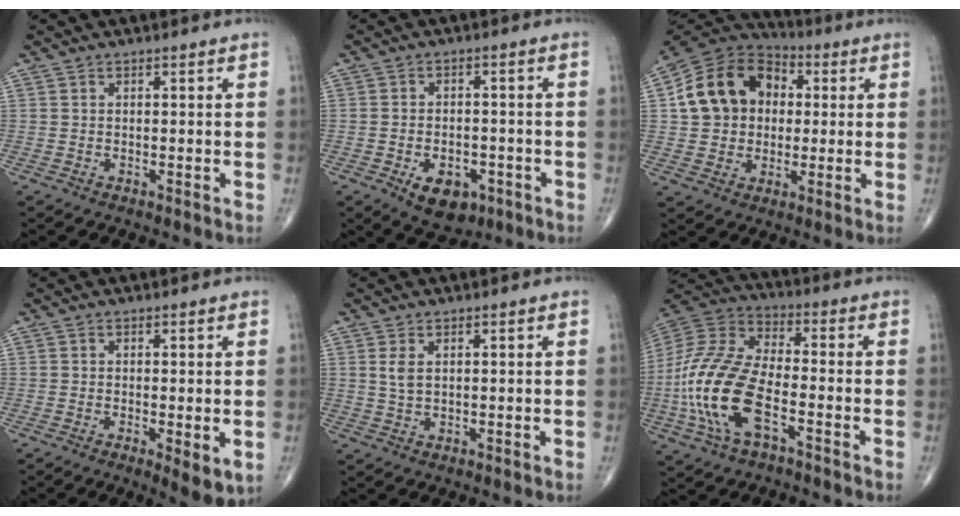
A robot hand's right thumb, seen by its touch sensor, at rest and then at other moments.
{"total": 8.4, "force": [-3.8, 5.3, 5.3], "torque": [-0.063, 0.015, -0.047]}
{"total": 16.0, "force": [2.0, 13.1, 8.9], "torque": [-0.134, 0.022, 0.028]}
{"total": 4.8, "force": [-1.0, 1.7, 4.4], "torque": [-0.069, -0.016, -0.014]}
{"total": 2.8, "force": [0.9, 1.6, 2.2], "torque": [-0.044, 0.000, 0.023]}
{"total": 19.4, "force": [-5.8, 9.2, 16.0], "torque": [-0.349, 0.023, -0.112]}